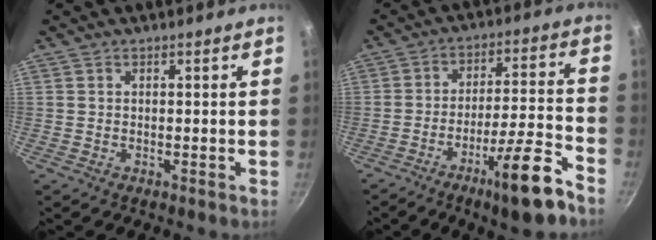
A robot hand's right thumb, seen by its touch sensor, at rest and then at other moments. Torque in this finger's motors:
{"motor_torque": [2.46, 1.24, 1.80, -0.96, 0.78]}